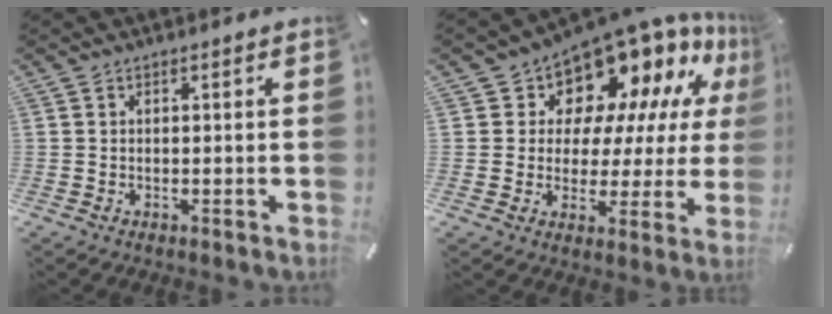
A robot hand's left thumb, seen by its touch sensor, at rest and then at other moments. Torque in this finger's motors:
{"motor_torque": [2.50, 2.50, 2.14, -0.62, 0.15]}